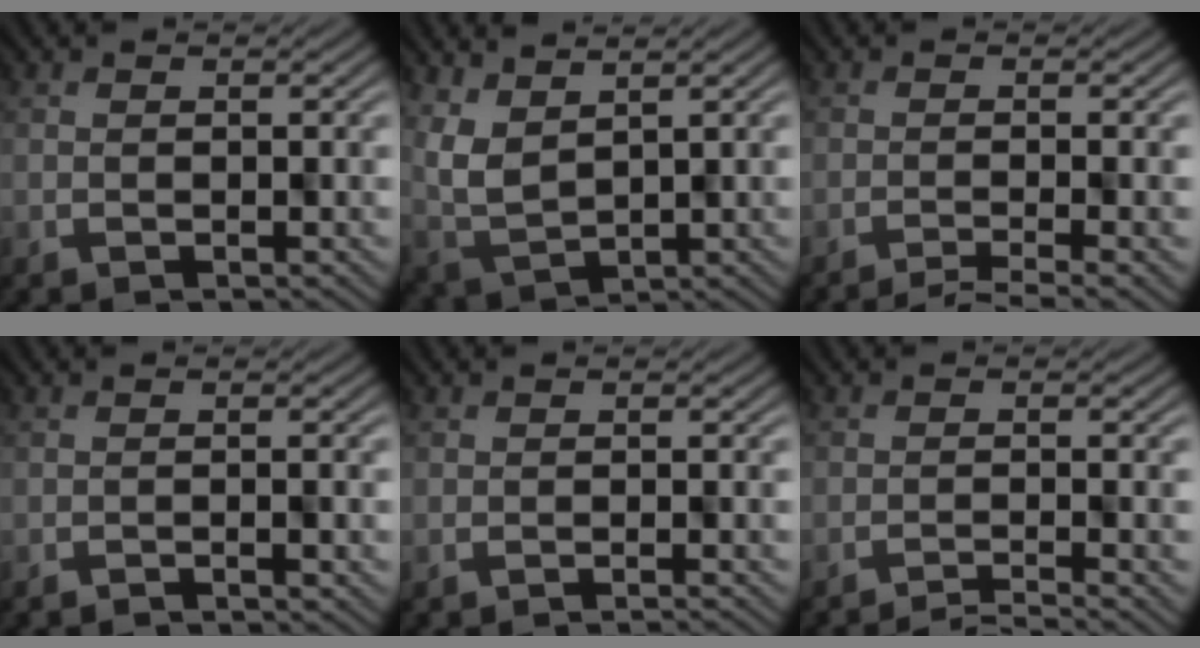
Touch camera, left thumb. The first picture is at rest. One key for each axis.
{"total": 5.2, "fx": 2.8, "fy": 3.2, "fz": 3.0, "tx": -0.076, "ty": -0.017, "tz": 0.063}
{"total": 4.3, "fx": -3.2, "fy": 0.3, "fz": 2.8, "tx": -0.040, "ty": 0.014, "tz": -0.054}
{"total": 1.1, "fx": -1.0, "fy": -0.1, "fz": 0.4, "tx": 0.000, "ty": 0.004, "tz": -0.021}
{"total": 1.3, "fx": -1.1, "fy": -0.1, "fz": 0.7, "tx": -0.005, "ty": 0.007, "tz": -0.022}
{"total": 3.2, "fx": -2.8, "fy": 0.0, "fz": 1.6, "tx": -0.023, "ty": 0.013, "tz": -0.054}